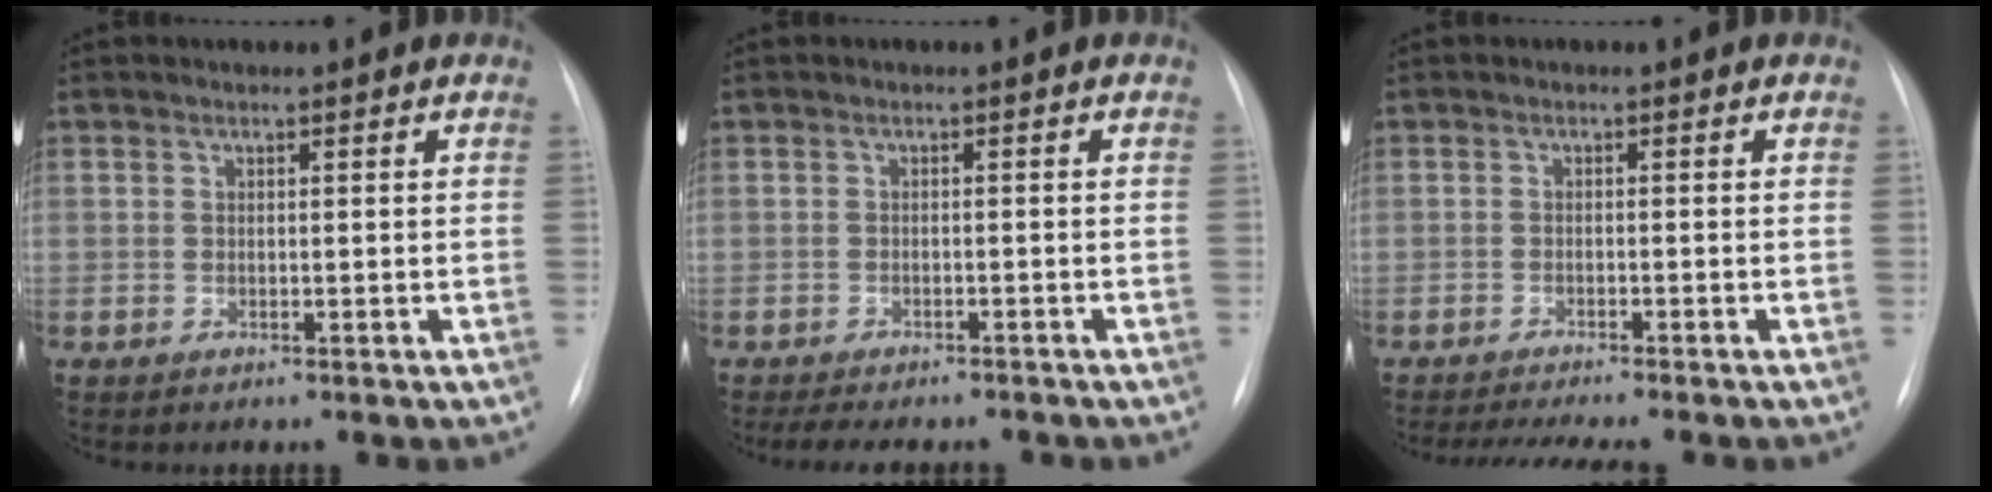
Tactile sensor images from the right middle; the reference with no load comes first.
{"total": 8.1, "force": [-7.0, 2.4, 3.4], "torque": [-0.048, 0.001, -0.091]}
{"total": 6.1, "force": [-5.3, -0.2, 2.9], "torque": [-0.040, -0.009, -0.082]}